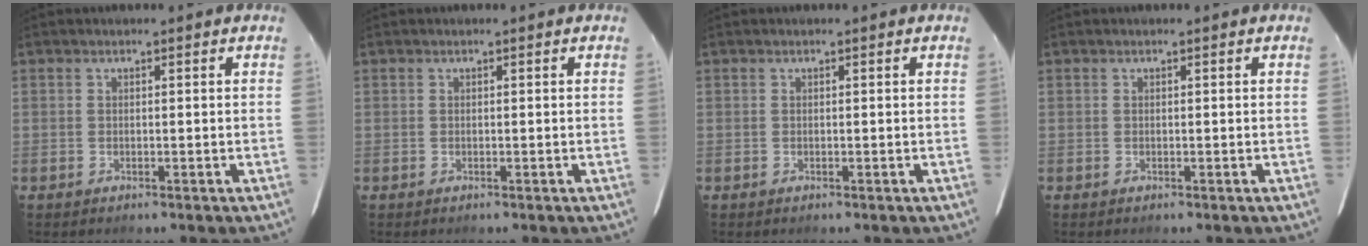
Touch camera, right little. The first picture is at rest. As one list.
[{"total": 0.0}, {"total": 0.0}, {"total": 0.0}]